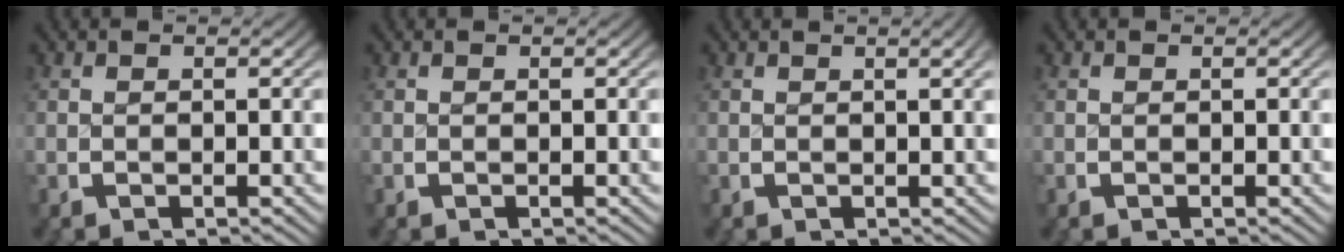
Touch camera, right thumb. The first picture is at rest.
{"total": 0.0}
{"total": 1.2, "force": [0.4, 0.1, 1.1], "torque": [-0.015, 0.002, 0.008]}
{"total": 0.0}